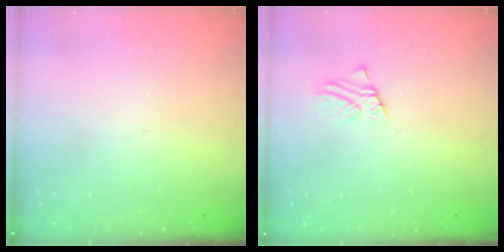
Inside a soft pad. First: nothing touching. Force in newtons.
{"total": 1.3, "press": 1.3, "slide": 0.0}